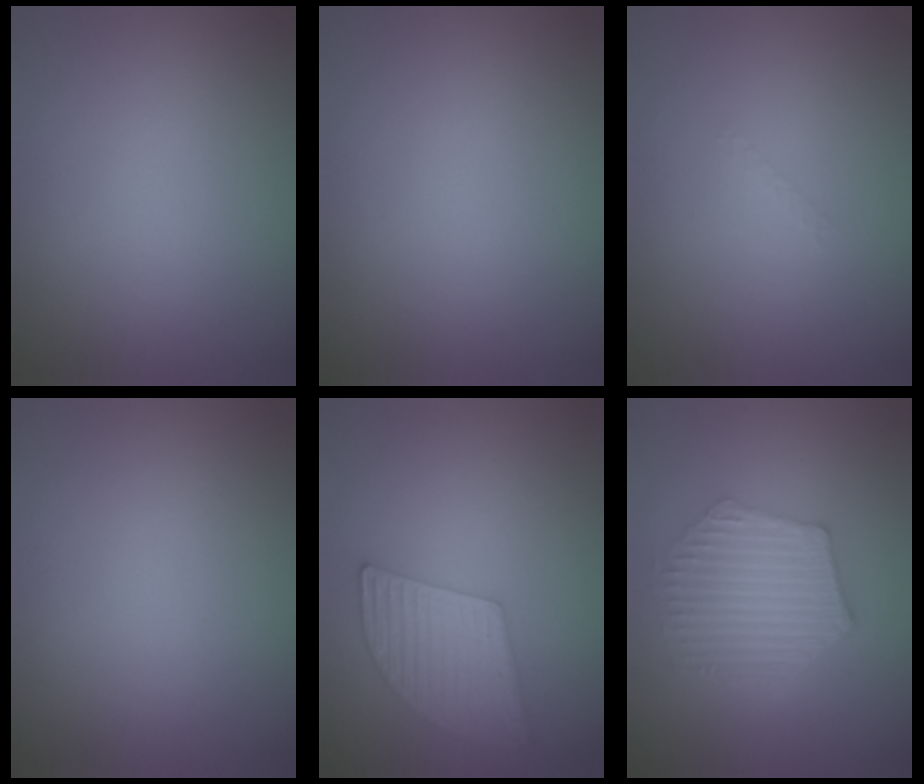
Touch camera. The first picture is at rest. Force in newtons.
{"total": 0.0}
{"total": 0.6, "press": 0.6, "slide": 0.1}
{"total": 0.0}
{"total": 5.0, "press": 4.0, "slide": 3.1}
{"total": 5.7, "press": 4.3, "slide": 3.8}